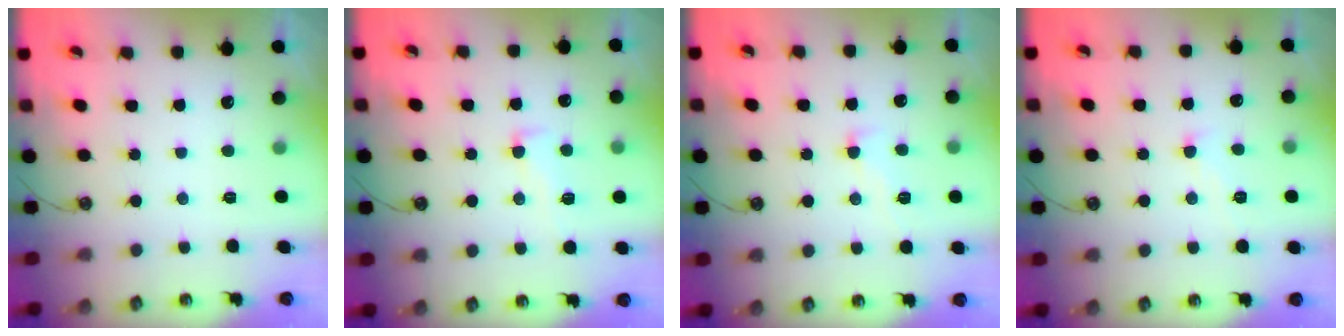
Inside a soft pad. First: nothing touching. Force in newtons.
{"total": 1.5, "press": 0.6, "slide": 1.4}
{"total": 1.0, "press": 0.7, "slide": 0.8}
{"total": 1.1, "press": 1.1, "slide": 0.3}